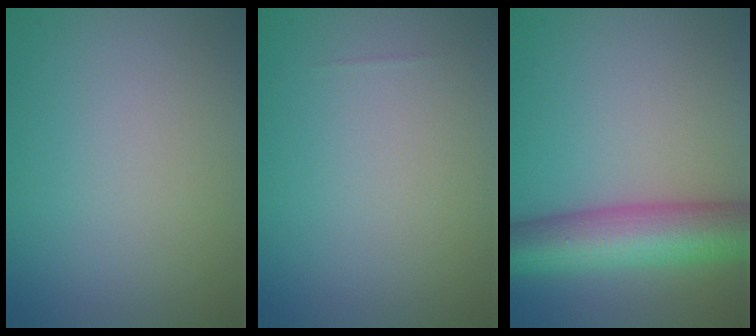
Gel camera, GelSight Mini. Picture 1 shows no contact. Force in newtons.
{"total": 0.0}
{"total": 8.9, "press": 8.9, "slide": 0.2}